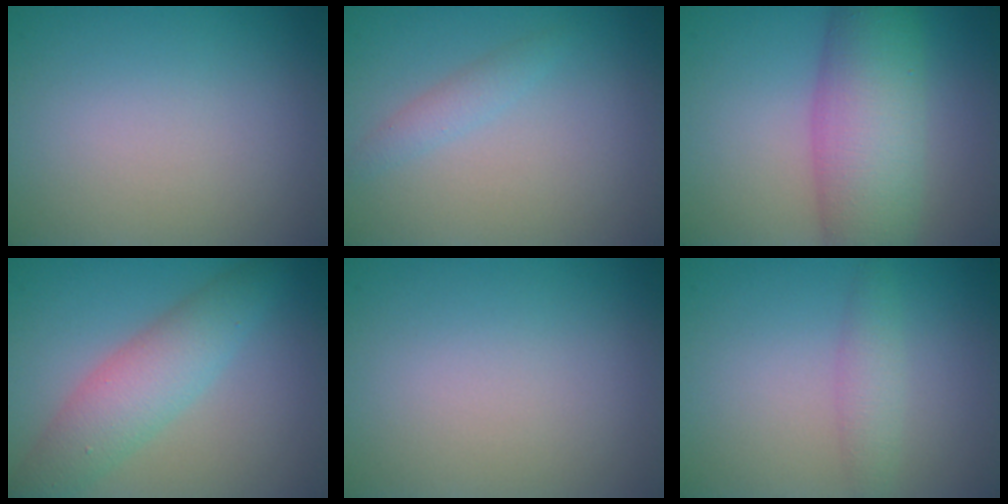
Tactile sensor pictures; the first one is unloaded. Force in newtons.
{"total": 1.4, "press": 1.4, "slide": 0.0}
{"total": 8.2, "press": 8.2, "slide": 0.1}
{"total": 4.6, "press": 4.6, "slide": 0.1}
{"total": 0.0}
{"total": 1.9, "press": 1.9, "slide": 0.1}